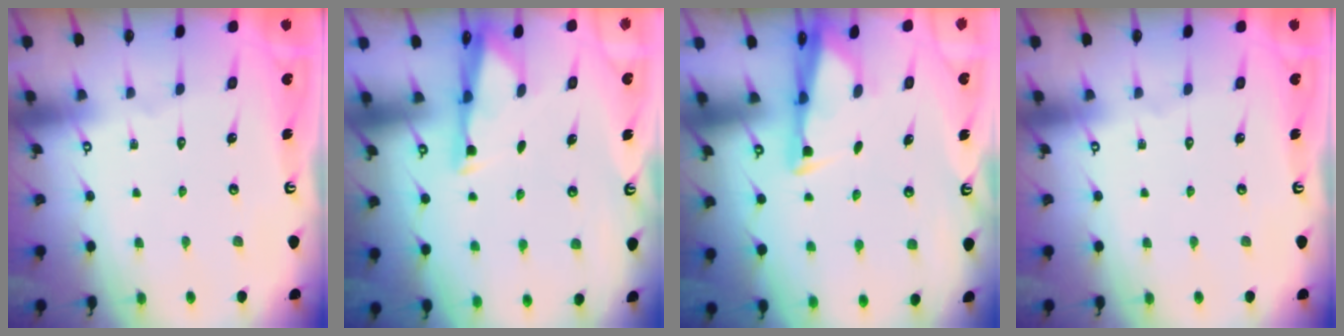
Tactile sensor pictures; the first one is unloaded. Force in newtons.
{"total": 2.9, "press": 2.9, "slide": 0.6}
{"total": 2.7, "press": 2.6, "slide": 0.8}
{"total": 0.0}